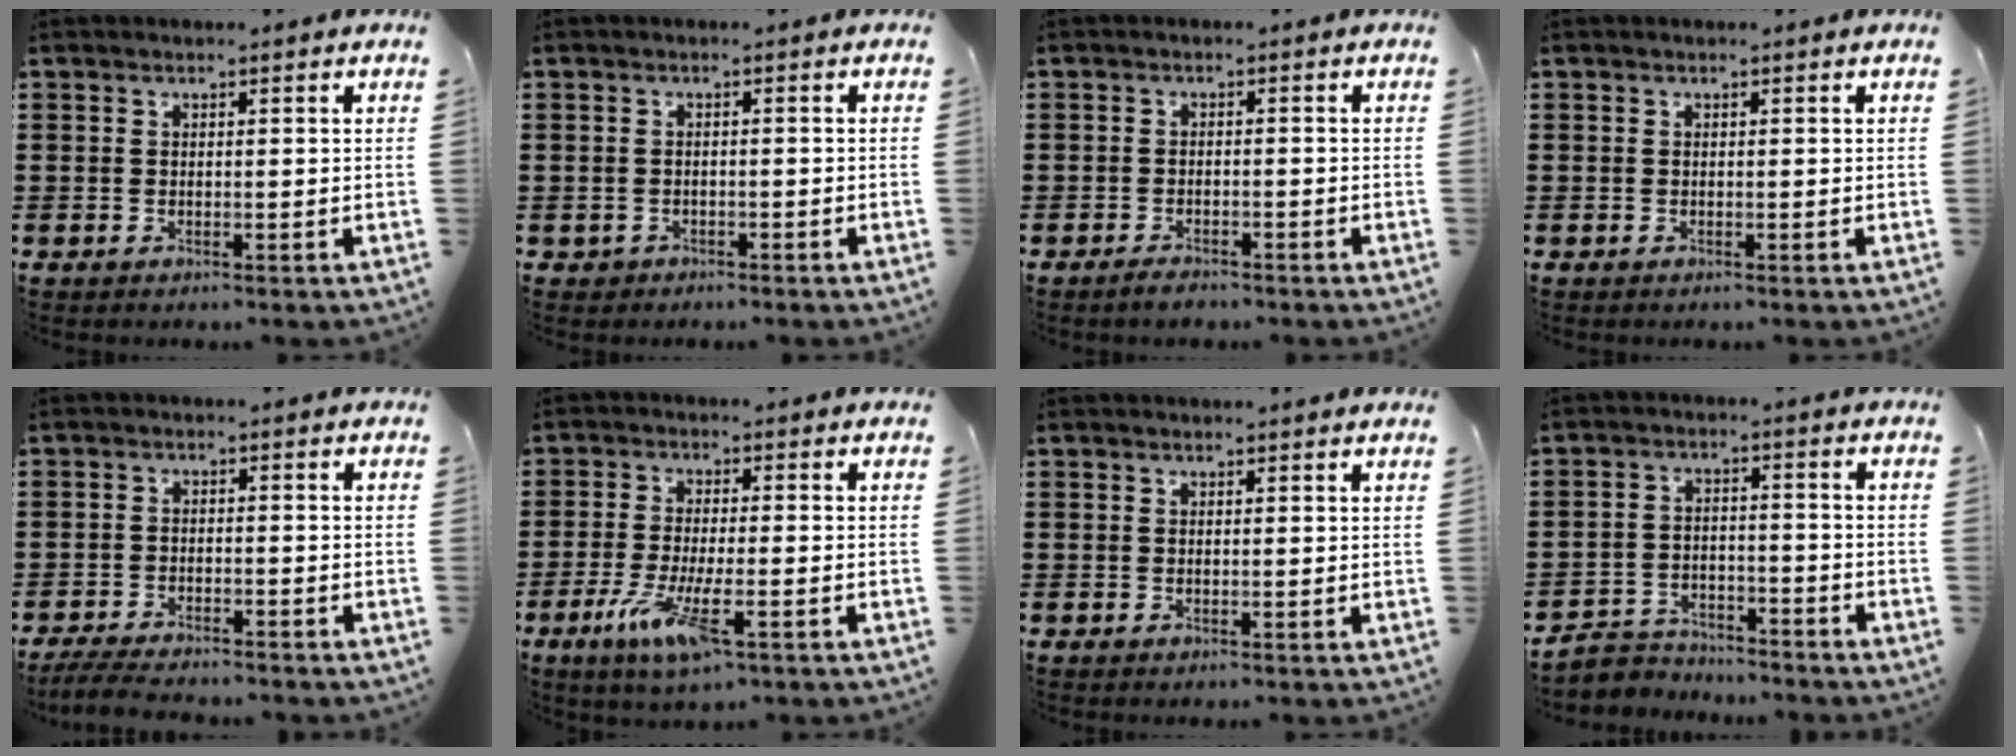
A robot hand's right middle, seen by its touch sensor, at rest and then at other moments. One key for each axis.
{"total": 0.9, "fx": -0.8, "fy": 0.5, "fz": -0.1, "tx": -0.002, "ty": 0.000, "tz": -0.018}
{"total": 1.5, "fx": -1.4, "fy": 0.3, "fz": 0.3, "tx": -0.011, "ty": -0.001, "tz": -0.028}
{"total": 0.0}
{"total": 3.8, "fx": -3.7, "fy": 0.4, "fz": 0.9, "tx": -0.022, "ty": -0.004, "tz": -0.075}
{"total": 7.8, "fx": -3.4, "fy": 1.8, "fz": 6.8, "tx": -0.146, "ty": -0.015, "tz": -0.063}
{"total": 0.0}
{"total": 4.2, "fx": -4.1, "fy": 0.9, "fz": 0.1, "tx": -0.015, "ty": 0.003, "tz": -0.088}